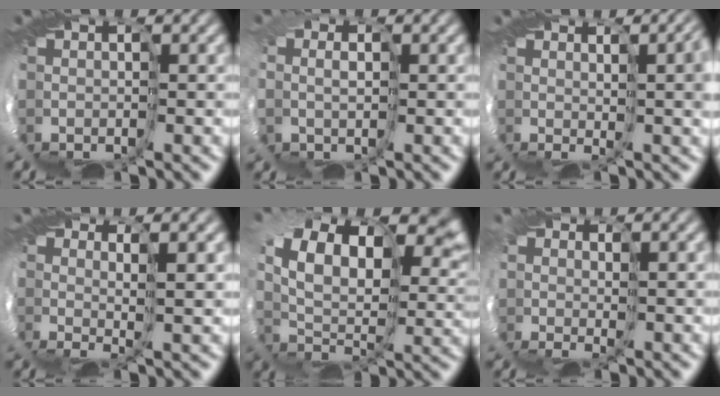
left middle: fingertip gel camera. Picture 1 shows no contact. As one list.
[{"total": 5.6, "force": [0.5, 4.4, 3.5], "torque": [-0.072, -0.006, 0.001]}, {"total": 4.5, "force": [1.4, 0.8, 4.2], "torque": [-0.054, 0.007, 0.019]}, {"total": 1.7, "force": [1.1, -0.8, 1.0], "torque": [-0.019, 0.001, 0.019]}, {"total": 10.2, "force": [4.8, 4.8, 7.5], "torque": [-0.154, 0.012, 0.085]}, {"total": 1.2, "force": [1.0, 0.5, 0.3], "torque": [-0.013, 0.001, 0.018]}]